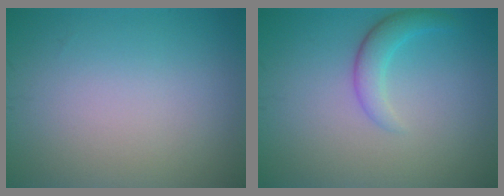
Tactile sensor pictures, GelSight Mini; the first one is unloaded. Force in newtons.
{"total": 2.4, "press": 2.4, "slide": 0.1}